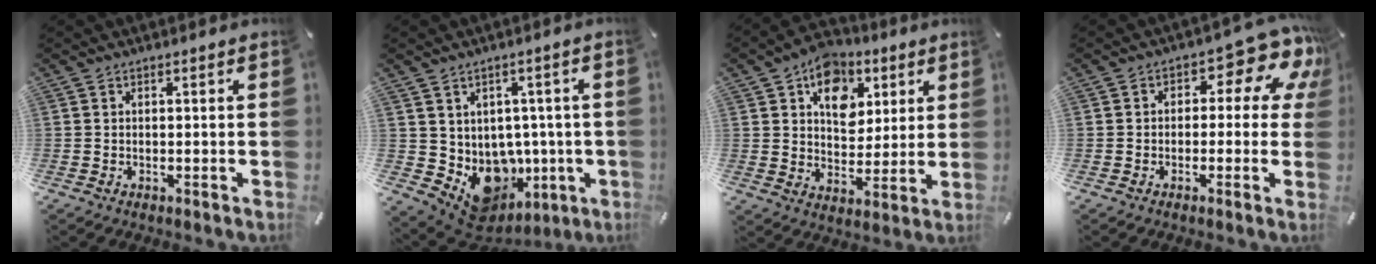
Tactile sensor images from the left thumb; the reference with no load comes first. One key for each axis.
{"total": 9.9, "fx": -0.9, "fy": 9.0, "fz": 3.9, "tx": -0.070, "ty": -0.032, "tz": 0.005}
{"total": 11.3, "fx": 5.3, "fy": 8.9, "fz": 4.6, "tx": -0.056, "ty": -0.027, "tz": 0.095}
{"total": 10.4, "fx": 3.6, "fy": 5.3, "fz": 8.1, "tx": -0.098, "ty": -0.028, "tz": 0.060}